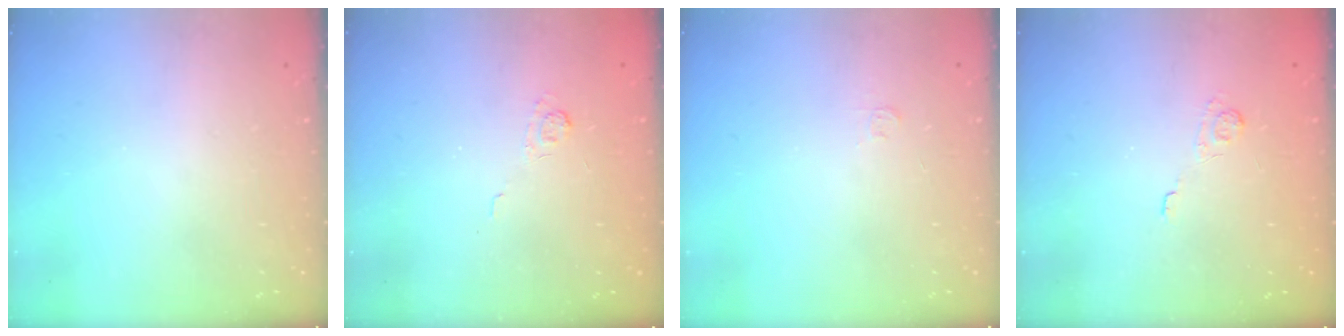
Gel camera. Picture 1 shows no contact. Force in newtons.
{"total": 2.5, "press": 2.1, "slide": 1.4}
{"total": 2.8, "press": 2.8, "slide": 0.4}
{"total": 1.9, "press": 1.3, "slide": 1.3}